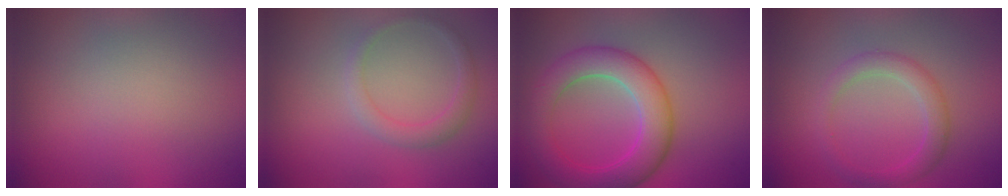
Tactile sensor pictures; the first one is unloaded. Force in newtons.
{"total": 1.7, "press": 1.7, "slide": 0.2}
{"total": 6.3, "press": 6.3, "slide": 0.2}
{"total": 2.5, "press": 2.5, "slide": 0.2}